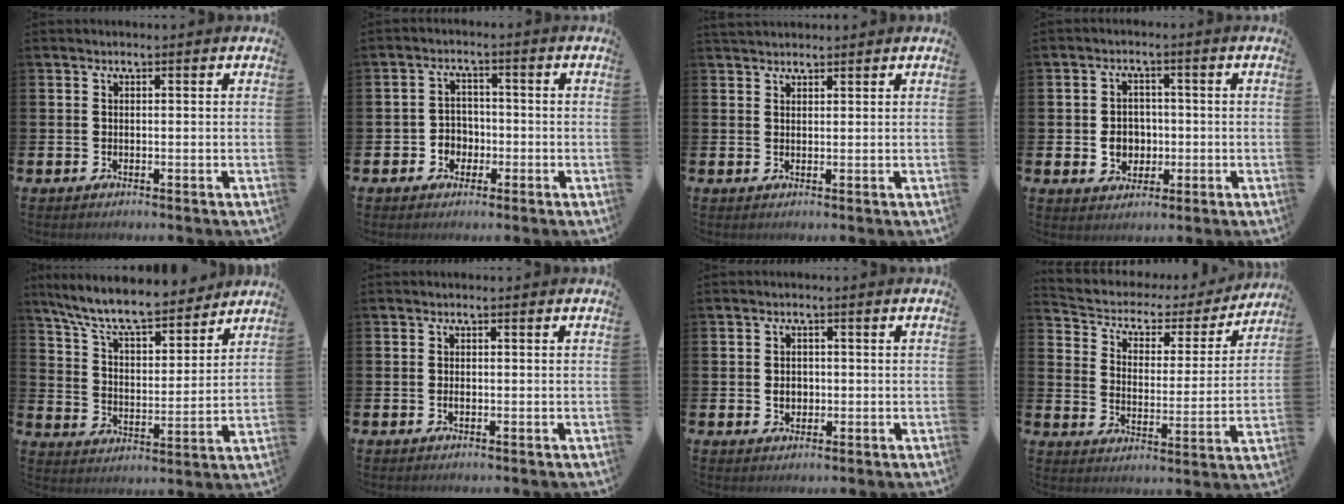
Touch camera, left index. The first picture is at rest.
{"total": 3.0, "force": [-1.2, 2.6, 0.7], "torque": [-0.021, 0.002, -0.031]}
{"total": 1.9, "force": [1.8, 0.6, 0.1], "torque": [0.002, -0.003, 0.032]}
{"total": 4.2, "force": [-0.6, 3.7, 1.8], "torque": [-0.027, 0.003, -0.018]}
{"total": 9.5, "force": [8.7, 2.0, 3.4], "torque": [-0.100, -0.058, 0.150]}
{"total": 0.7, "force": [-0.2, 0.3, 0.5], "torque": [-0.018, 0.003, -0.002]}
{"total": 2.0, "force": [-0.1, 1.7, 1.1], "torque": [-0.014, 0.005, -0.006]}
{"total": 4.2, "force": [3.3, 2.4, 1.2], "torque": [-0.050, -0.026, 0.045]}